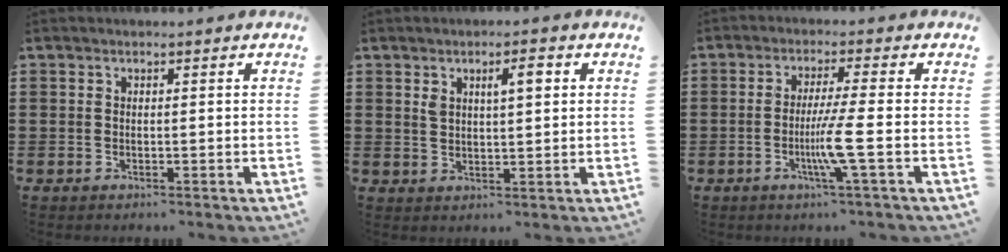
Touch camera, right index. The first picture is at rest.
{"total": 3.7, "force": [1.5, 1.4, 3.2], "torque": [-0.050, 0.001, 0.020]}
{"total": 6.1, "force": [-1.7, -0.8, 5.8], "torque": [-0.112, -0.020, -0.037]}